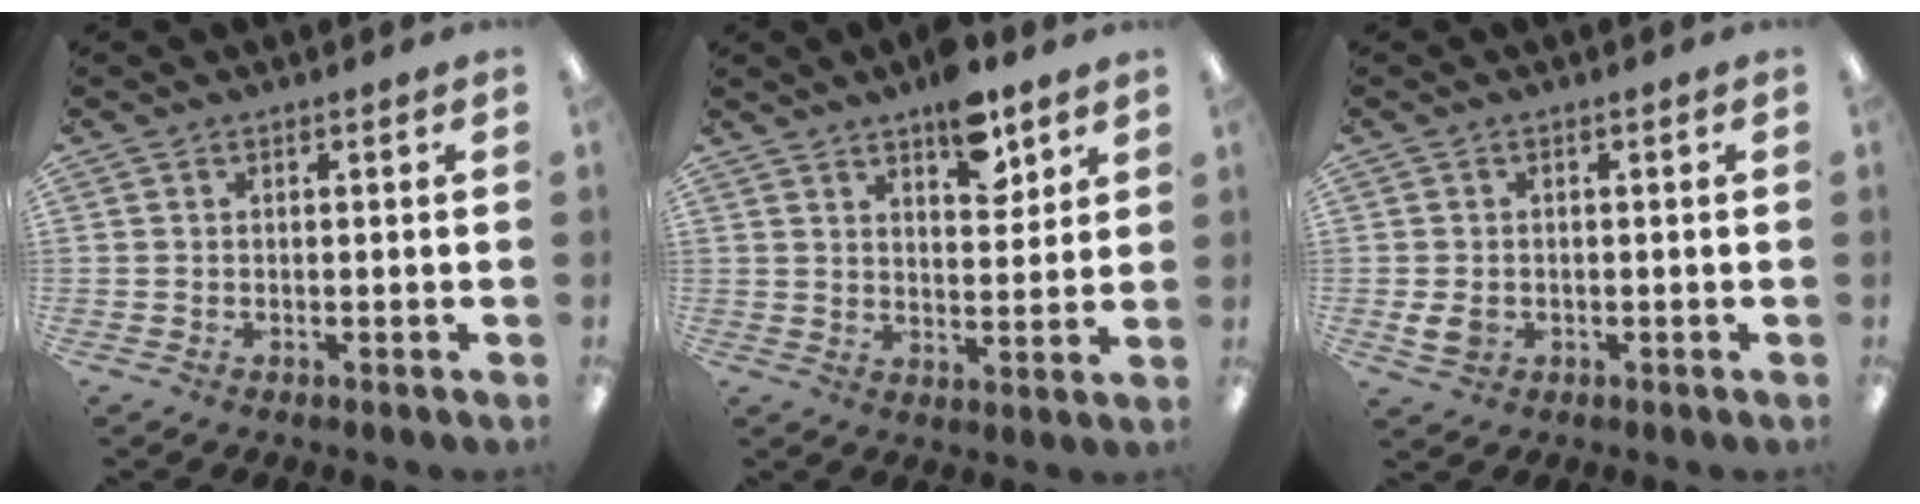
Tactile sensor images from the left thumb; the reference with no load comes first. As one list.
[{"total": 9.9, "force": [6.9, 4.4, 5.5], "torque": [-0.062, -0.038, 0.115]}, {"total": 4.0, "force": [-0.4, 3.3, 2.2], "torque": [-0.042, -0.002, -0.008]}]